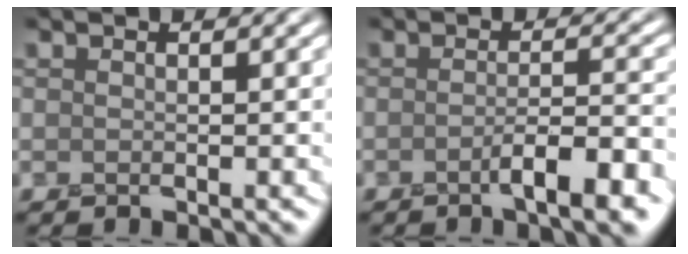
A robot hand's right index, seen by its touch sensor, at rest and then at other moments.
{"total": 4.7, "force": [-1.9, 1.1, 4.2], "torque": [-0.058, 0.008, -0.037]}